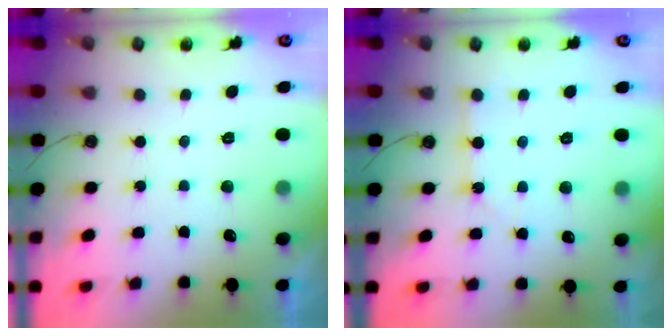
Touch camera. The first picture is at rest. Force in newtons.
{"total": 2.6, "press": 2.6, "slide": 0.3}